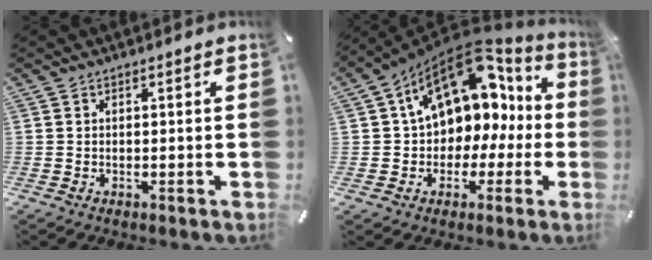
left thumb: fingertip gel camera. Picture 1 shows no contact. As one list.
[{"total": 16.6, "force": [6.8, 11.3, 10.1], "torque": [-0.161, -0.049, 0.114]}]